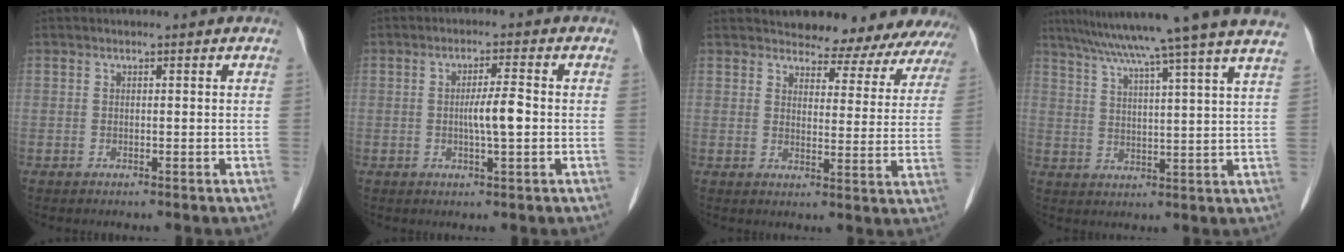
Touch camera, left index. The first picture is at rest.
{"total": 4.2, "force": [-0.4, 0.3, 4.2], "torque": [-0.076, -0.002, -0.007]}
{"total": 15.1, "force": [14.4, 3.6, 2.7], "torque": [0.000, -0.033, 0.144]}
{"total": 22.1, "force": [18.5, -2.0, 11.9], "torque": [-0.203, -0.012, 0.247]}